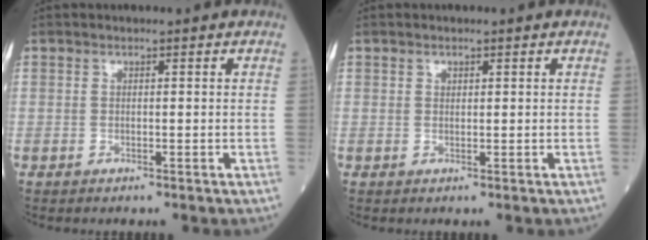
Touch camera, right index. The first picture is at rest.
{"total": 0.5, "force": [0.3, 0.4, 0.2], "torque": [-0.002, -0.002, 0.004]}